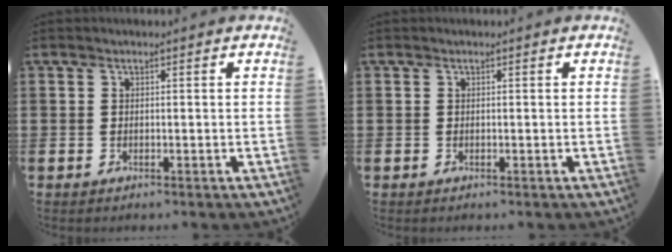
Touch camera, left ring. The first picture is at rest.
{"total": 0.0}